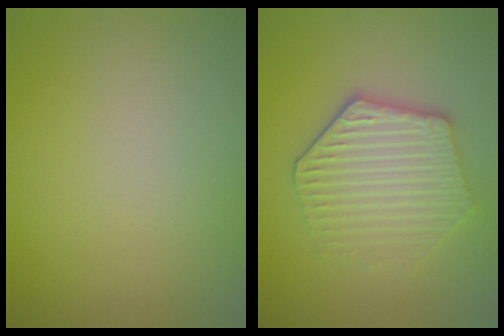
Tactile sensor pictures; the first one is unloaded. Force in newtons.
{"total": 4.3, "press": 4.0, "slide": 1.8}